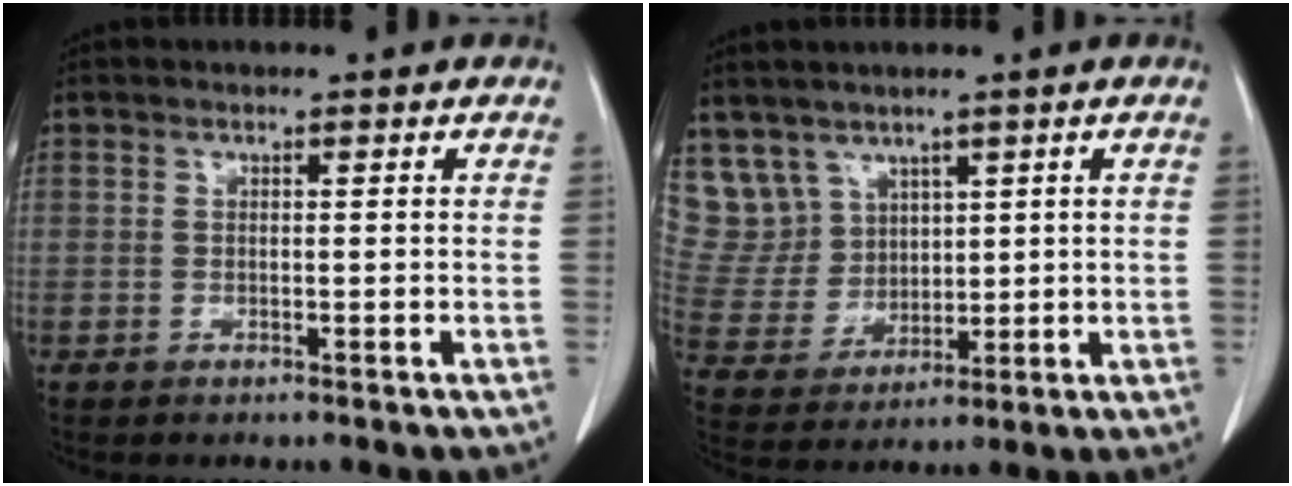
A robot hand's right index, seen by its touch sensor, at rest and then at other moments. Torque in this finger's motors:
{"motor_torque": [0.01, 0.25, 0.07, 0.04]}